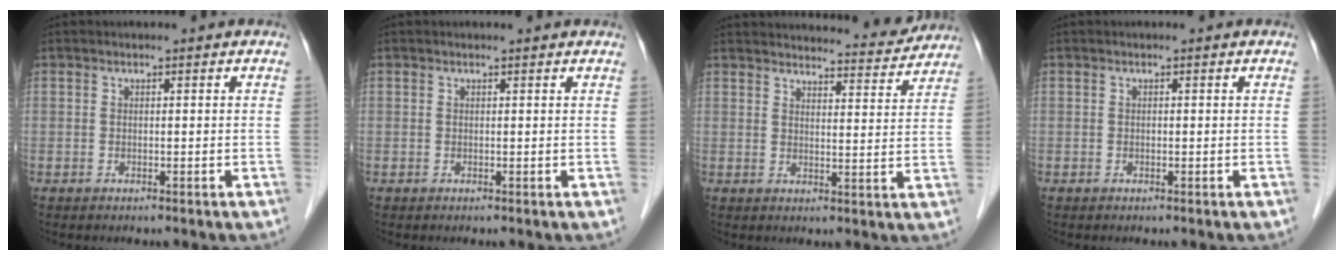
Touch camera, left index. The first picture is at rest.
{"total": 1.2, "force": [1.2, 0.1, 0.2], "torque": [-0.011, 0.004, 0.010]}
{"total": 15.0, "force": [14.6, 2.1, 2.9], "torque": [-0.025, -0.020, 0.167]}
{"total": 0.0}